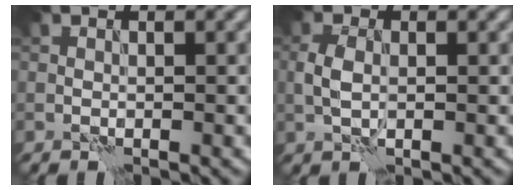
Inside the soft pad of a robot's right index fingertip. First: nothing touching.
{"total": 2.2, "force": [0.0, 1.4, 1.8], "torque": [-0.043, 0.001, -0.001]}